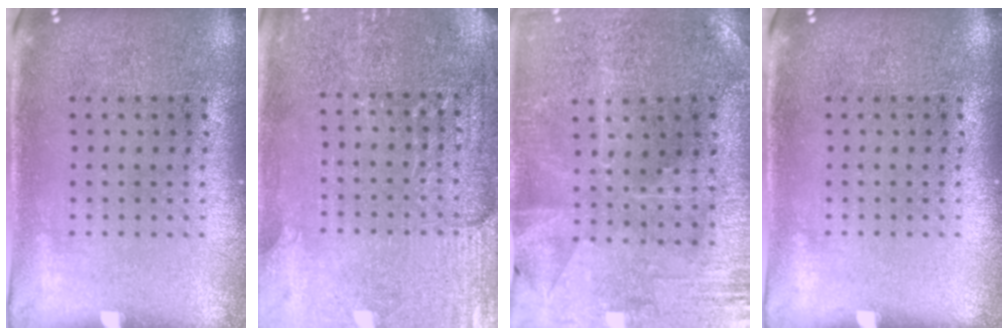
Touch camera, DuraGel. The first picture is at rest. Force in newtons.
{"total": 3.1, "press": 3.1, "slide": 0.3}
{"total": 0.9, "press": 0.8, "slide": 0.3}
{"total": 0.0}